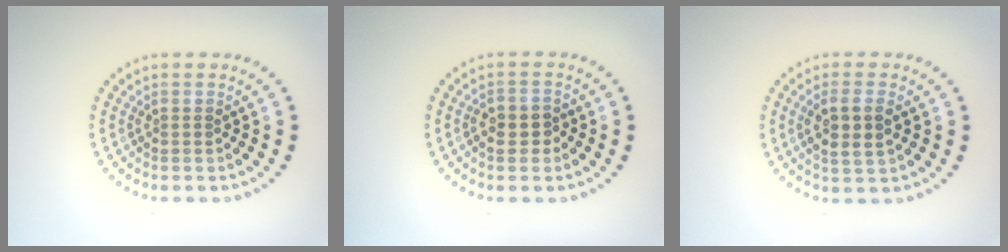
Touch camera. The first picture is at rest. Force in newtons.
{"total": 2.2, "press": 2.1, "slide": 0.6}
{"total": 3.0, "press": 2.9, "slide": 0.8}